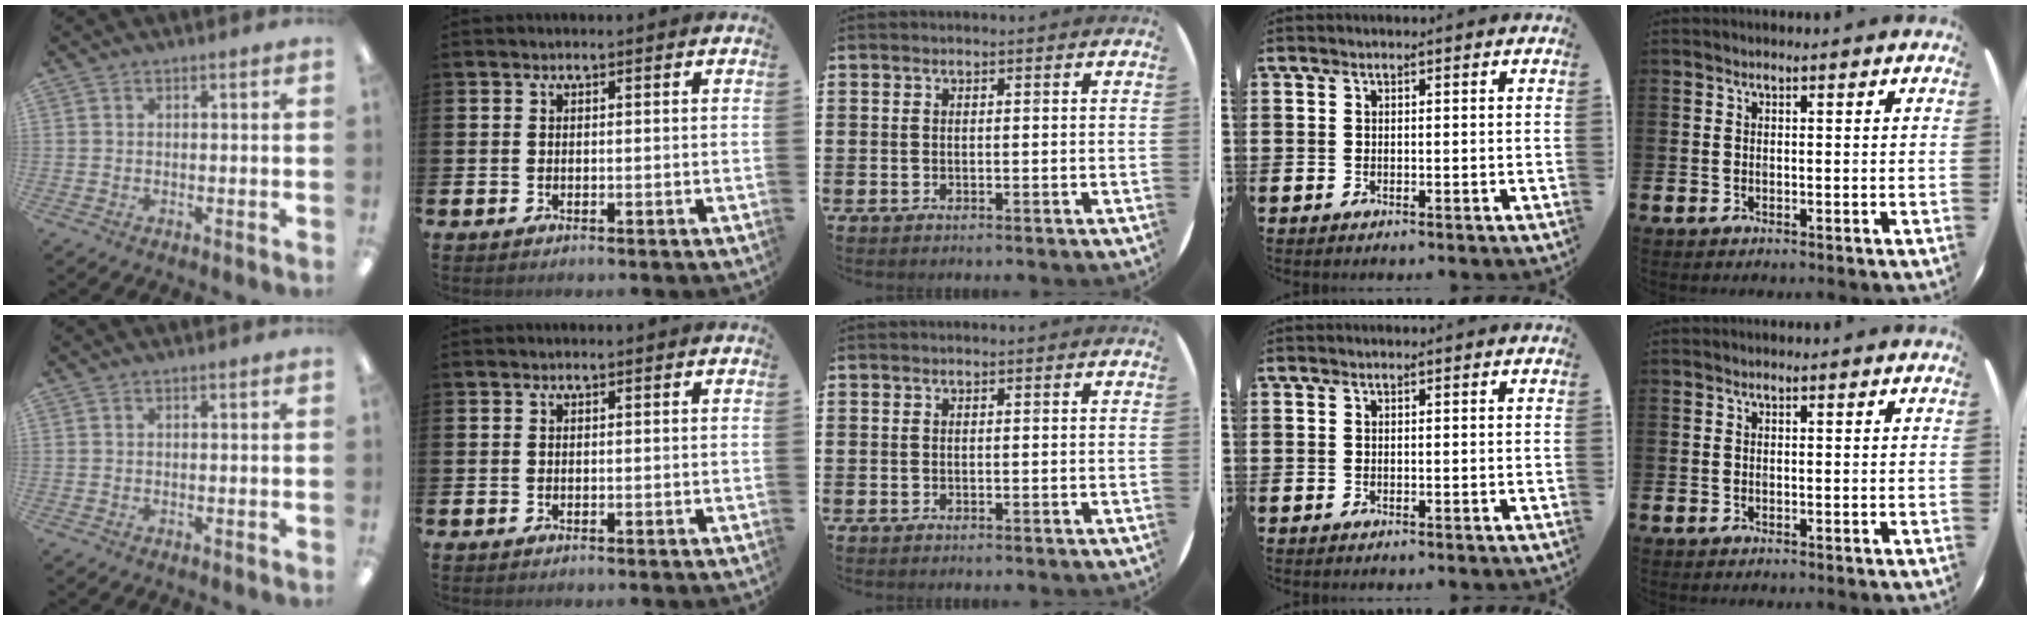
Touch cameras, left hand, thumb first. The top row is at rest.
{}